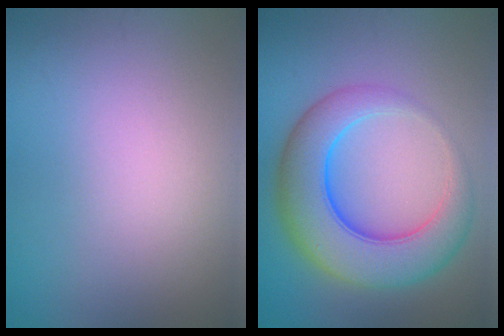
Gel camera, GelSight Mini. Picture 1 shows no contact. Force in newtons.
{"total": 8.7, "press": 8.7, "slide": 0.1}